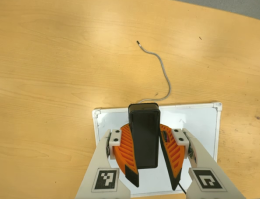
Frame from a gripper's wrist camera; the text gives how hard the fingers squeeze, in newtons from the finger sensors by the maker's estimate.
{"total": 10.1, "left": 9.6, "right": 10.6}